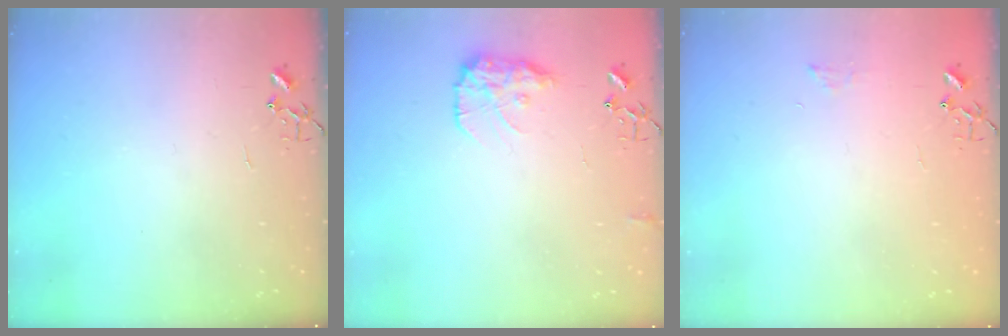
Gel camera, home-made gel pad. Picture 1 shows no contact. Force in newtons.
{"total": 10.8, "press": 10.8, "slide": 0.4}
{"total": 6.3, "press": 6.3, "slide": 0.7}